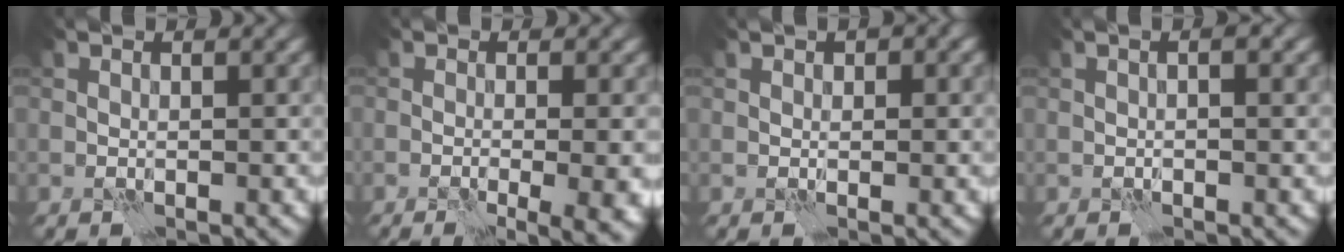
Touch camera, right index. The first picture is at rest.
{"total": 5.3, "force": [-1.1, 1.5, 5.0], "torque": [-0.047, -0.009, -0.009]}
{"total": 2.4, "force": [0.8, 1.4, 1.8], "torque": [-0.011, 0.000, 0.011]}
{"total": 2.4, "force": [0.5, 0.8, 2.2], "torque": [-0.012, 0.006, -0.004]}